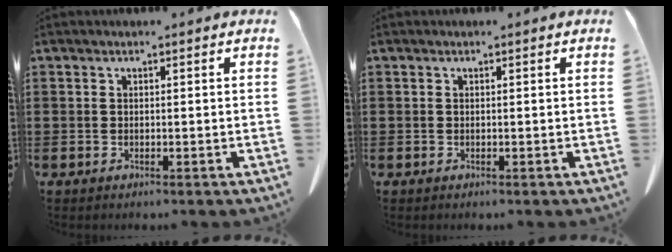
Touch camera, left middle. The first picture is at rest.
{"total": 0.0}